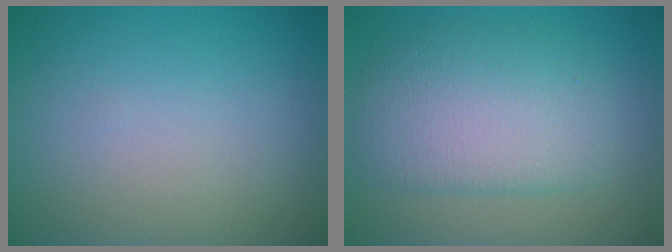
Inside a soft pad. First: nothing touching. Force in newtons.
{"total": 5.6, "press": 5.6, "slide": 0.2}